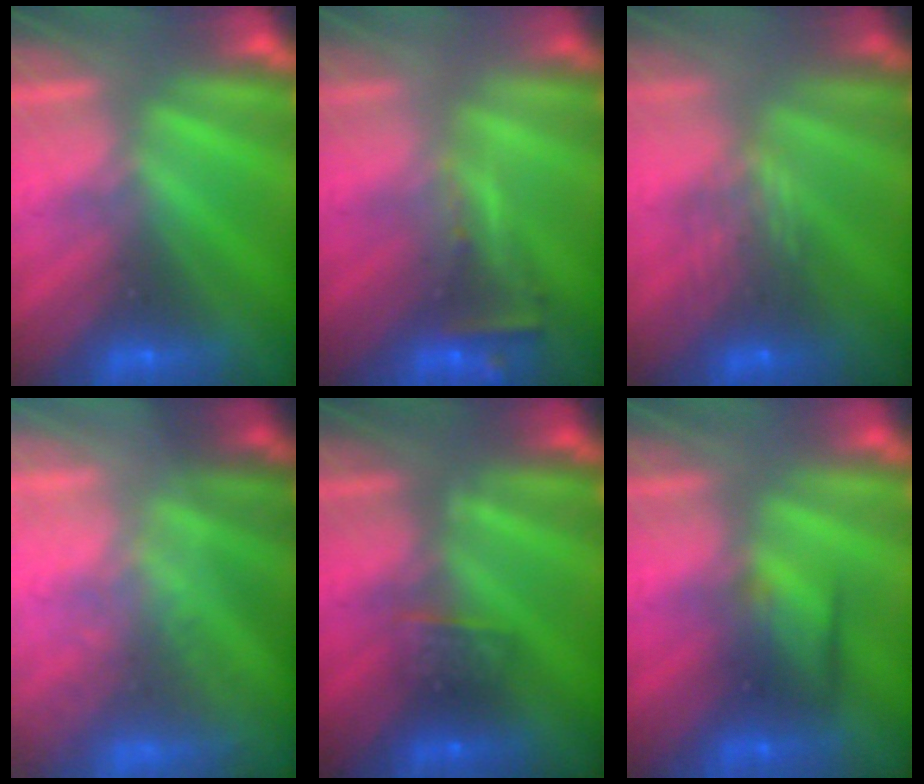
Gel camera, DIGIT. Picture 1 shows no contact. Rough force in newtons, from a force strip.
{"total": 2.5}
{"total": 8.1}
{"total": 7.1}
{"total": 2.5}
{"total": 2.4}